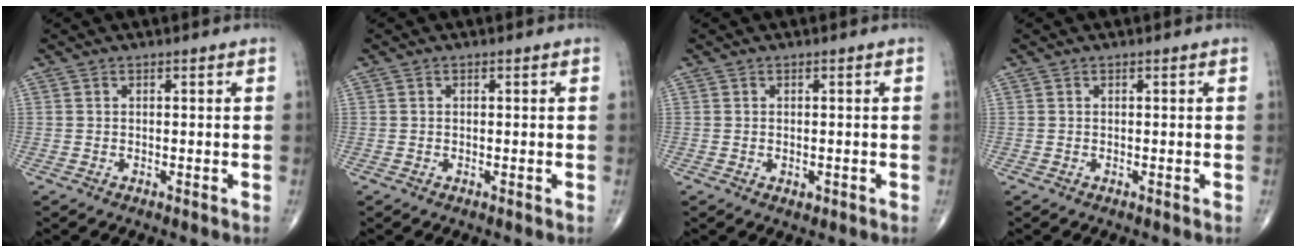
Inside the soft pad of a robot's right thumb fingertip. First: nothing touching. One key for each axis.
{"total": 0.0}
{"total": 1.2, "fx": -0.3, "fy": 0.8, "fz": 0.8, "tx": -0.011, "ty": -0.002, "tz": -0.002}
{"total": 0.0}